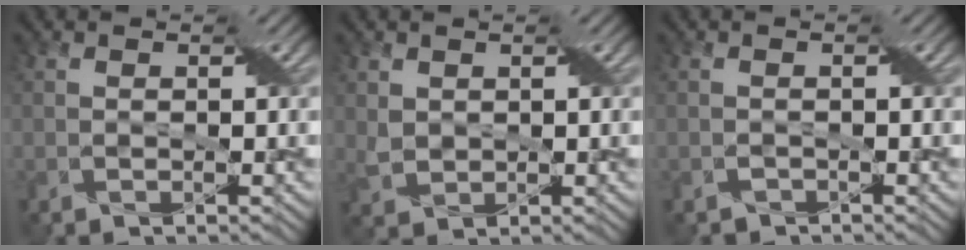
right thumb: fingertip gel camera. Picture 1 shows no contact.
{"total": 2.1, "force": [1.0, 1.6, 0.8], "torque": [-0.029, -0.002, 0.023]}
{"total": 1.0, "force": [-0.9, 0.4, -0.1], "torque": [-0.001, 0.000, -0.018]}